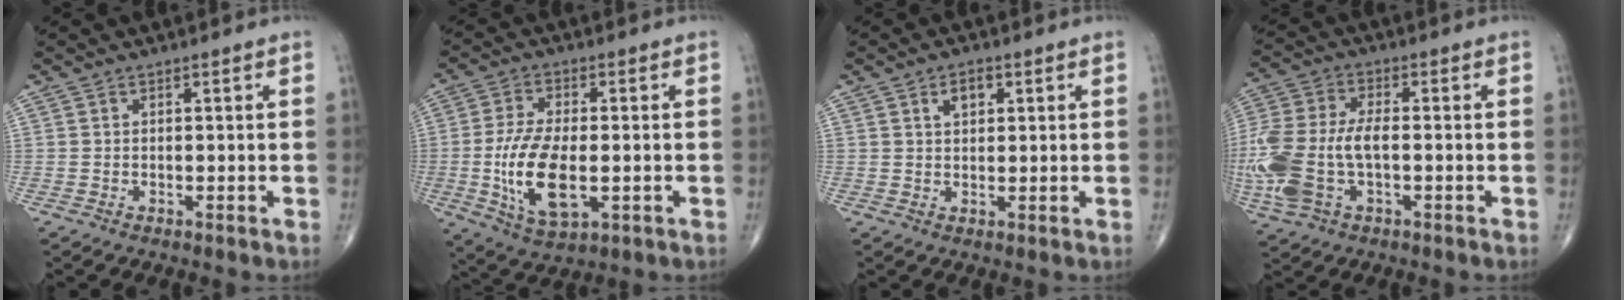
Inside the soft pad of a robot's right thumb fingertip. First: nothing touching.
{"total": 13.1, "force": [-2.1, 6.1, 11.4], "torque": [-0.224, -0.007, -0.032]}
{"total": 3.3, "force": [1.4, 2.0, 2.3], "torque": [-0.026, -0.001, 0.022]}
{"total": 16.8, "force": [-2.8, 8.9, 13.9], "torque": [-0.347, 0.008, -0.048]}